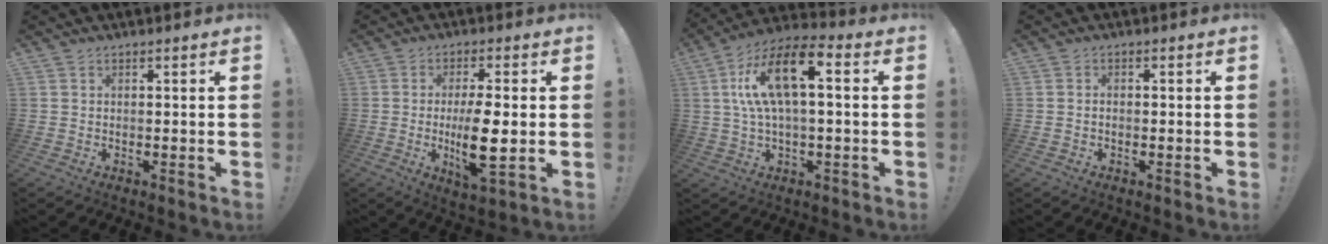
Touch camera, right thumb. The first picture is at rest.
{"total": 11.1, "force": [-1.3, 2.7, 10.7], "torque": [-0.203, -0.014, -0.028]}
{"total": 15.8, "force": [2.9, 6.1, 14.3], "torque": [-0.273, 0.006, 0.046]}
{"total": 1.1, "force": [-0.7, 0.6, 0.5], "torque": [-0.016, 0.005, -0.011]}